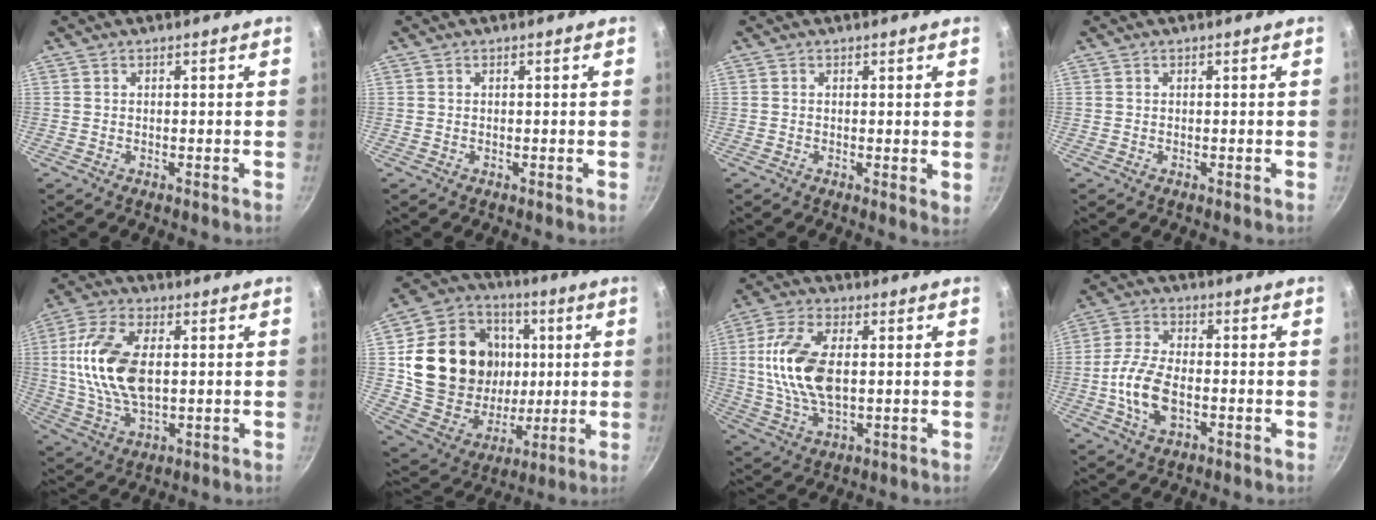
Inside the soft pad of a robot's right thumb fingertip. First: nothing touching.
{"total": 0.0}
{"total": 1.8, "force": [0.4, 0.7, 1.6], "torque": [-0.020, -0.005, 0.002]}
{"total": 0.0}
{"total": 15.1, "force": [1.8, 8.0, 12.6], "torque": [-0.241, 0.002, 0.032]}
{"total": 25.3, "force": [3.9, 20.5, 14.4], "torque": [-0.237, 0.008, 0.081]}
{"total": 13.7, "force": [1.3, 7.2, 11.6], "torque": [-0.225, 0.006, 0.023]}
{"total": 9.6, "force": [-2.1, 5.2, 7.8], "torque": [-0.155, 0.021, -0.048]}